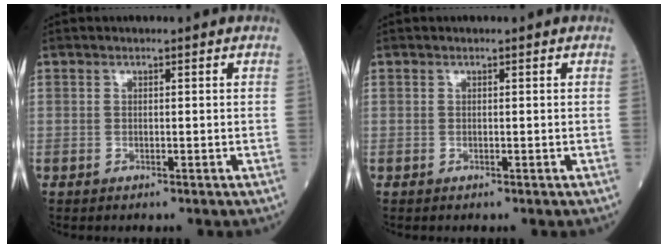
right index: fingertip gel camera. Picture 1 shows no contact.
{"total": 0.0}